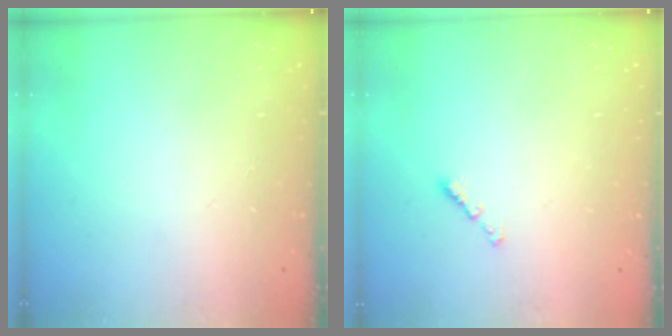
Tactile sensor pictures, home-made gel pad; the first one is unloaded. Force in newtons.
{"total": 0.8, "press": 0.7, "slide": 0.4}